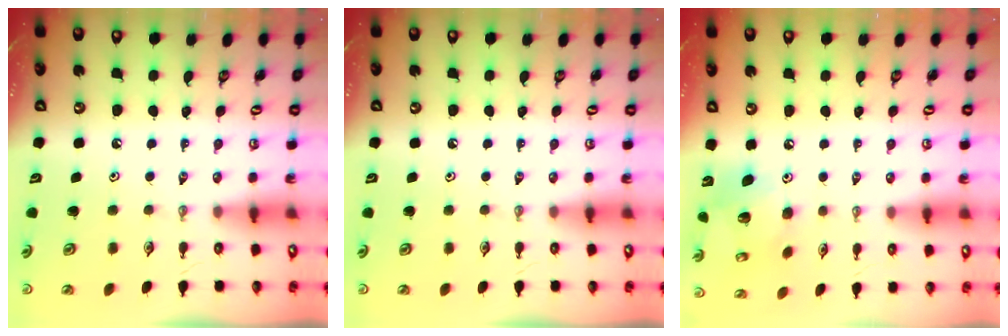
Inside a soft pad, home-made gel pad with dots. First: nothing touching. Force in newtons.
{"total": 0.0}
{"total": 10.9, "press": 10.9, "slide": 0.6}